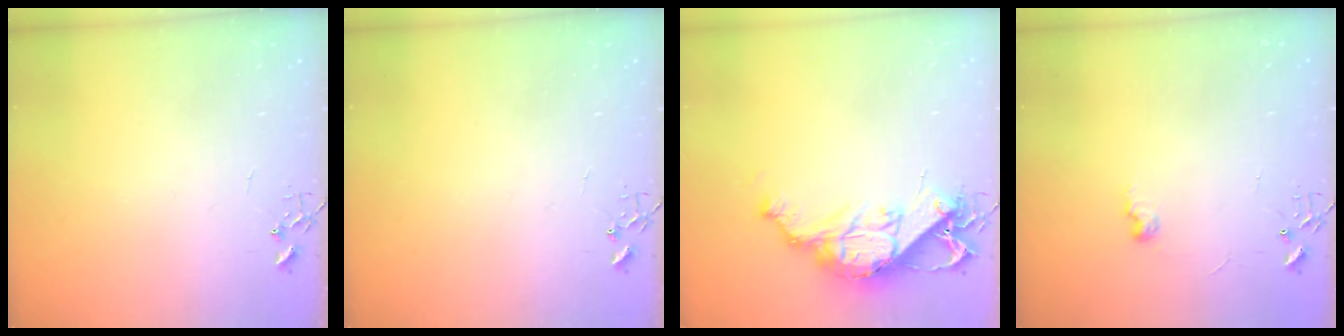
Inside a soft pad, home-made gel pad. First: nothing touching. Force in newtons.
{"total": 0.0}
{"total": 14.9, "press": 14.8, "slide": 1.0}
{"total": 7.0, "press": 7.0, "slide": 0.6}